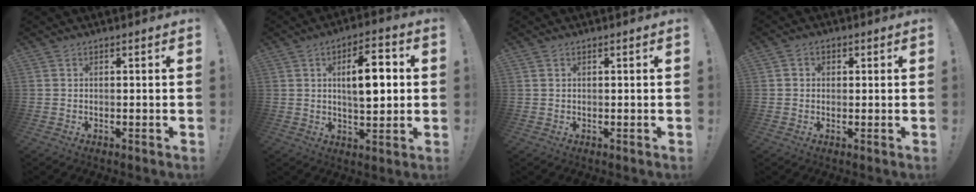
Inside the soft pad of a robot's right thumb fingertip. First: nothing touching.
{"total": 11.4, "force": [1.6, 4.9, 10.2], "torque": [-0.155, 0.002, 0.019]}
{"total": 0.6, "force": [0.4, 0.4, 0.2], "torque": [-0.011, 0.004, 0.009]}
{"total": 1.8, "force": [0.0, 1.7, 0.5], "torque": [-0.003, 0.004, -0.001]}